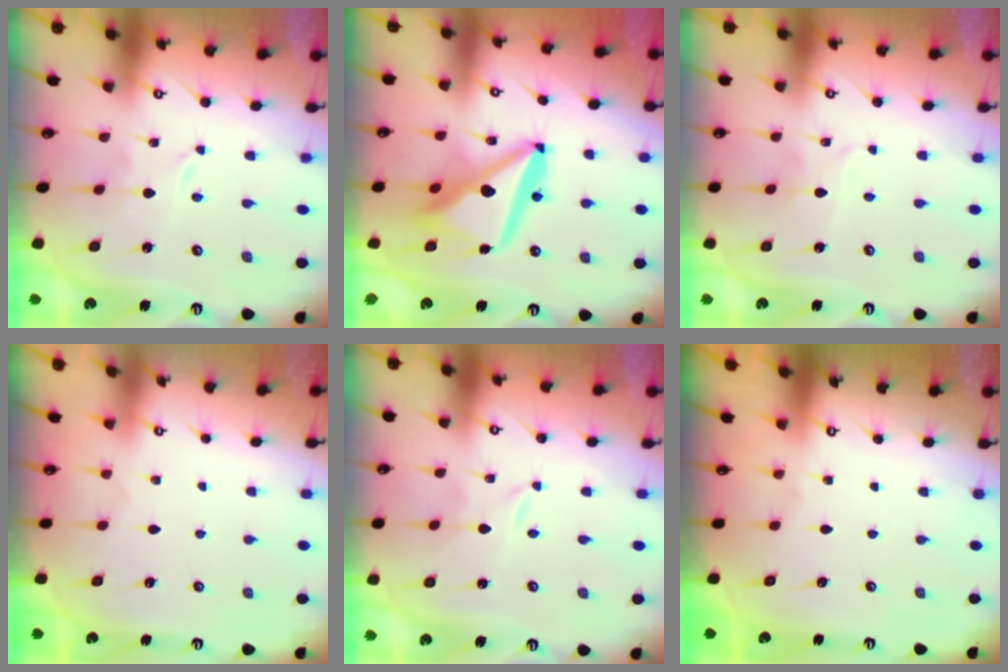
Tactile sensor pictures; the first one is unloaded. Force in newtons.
{"total": 16.0, "press": 15.9, "slide": 1.8}
{"total": 2.3, "press": 2.3, "slide": 0.2}
{"total": 0.0}
{"total": 0.0}
{"total": 0.0}